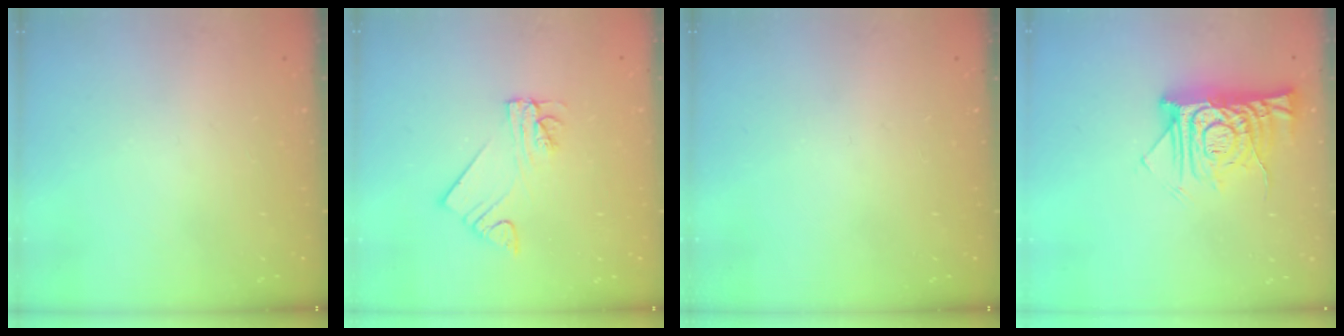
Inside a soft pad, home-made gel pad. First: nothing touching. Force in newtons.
{"total": 4.5, "press": 4.5, "slide": 0.3}
{"total": 0.0}
{"total": 14.7, "press": 14.6, "slide": 1.8}